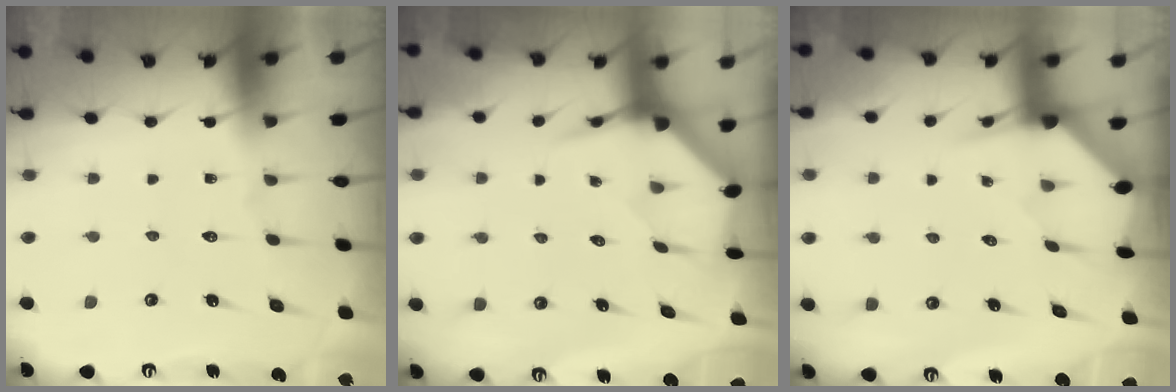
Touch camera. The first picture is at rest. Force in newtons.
{"total": 4.0, "press": 3.9, "slide": 0.4}
{"total": 3.2, "press": 3.2, "slide": 0.3}